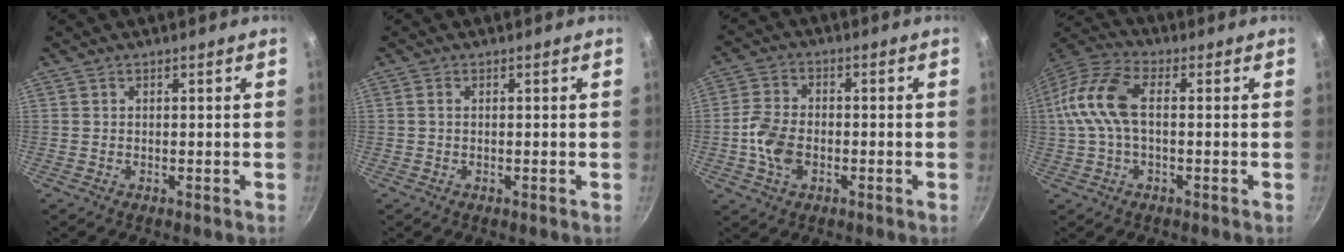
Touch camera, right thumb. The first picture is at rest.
{"total": 0.5, "force": [0.1, 0.3, 0.4], "torque": [-0.008, 0.003, 0.000]}
{"total": 7.4, "force": [-1.8, 5.0, 5.2], "torque": [-0.100, 0.015, -0.042]}
{"total": 12.0, "force": [0.7, 6.4, 10.1], "torque": [-0.217, 0.029, -0.003]}